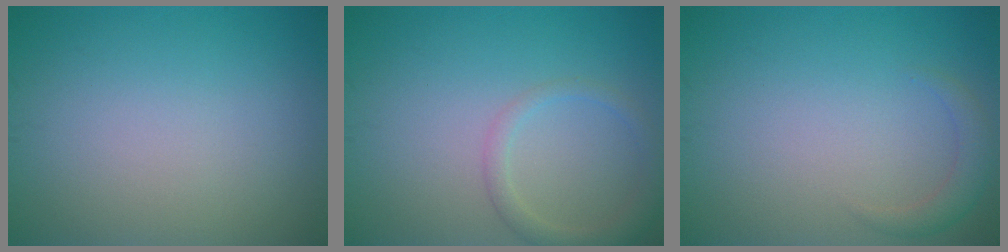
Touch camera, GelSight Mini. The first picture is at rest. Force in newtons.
{"total": 2.1, "press": 2.1, "slide": 0.1}
{"total": 1.7, "press": 1.7, "slide": 0.1}